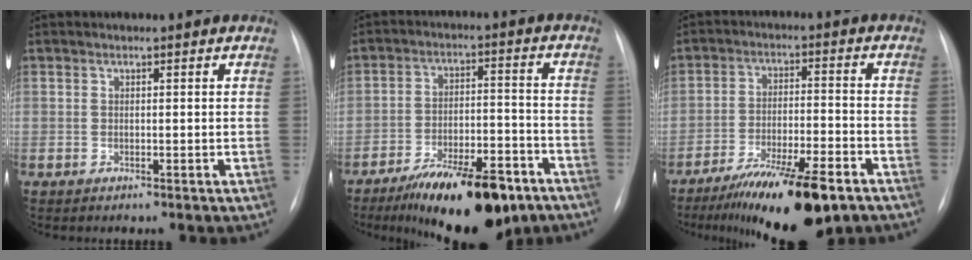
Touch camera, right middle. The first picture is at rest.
{"total": 16.4, "force": [-11.3, 5.0, 10.8], "torque": [-0.146, 0.009, -0.177]}
{"total": 14.6, "force": [-10.1, 2.3, 10.2], "torque": [-0.160, -0.023, -0.167]}